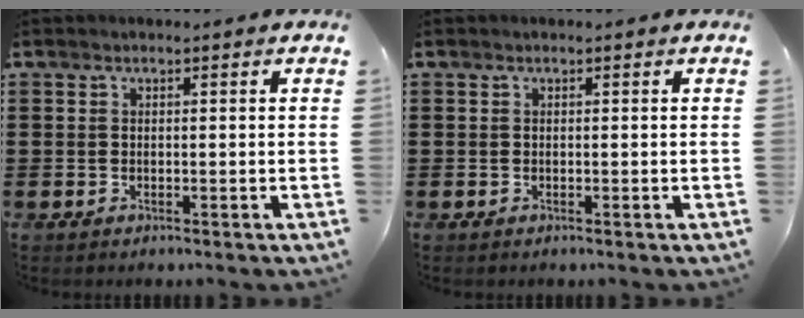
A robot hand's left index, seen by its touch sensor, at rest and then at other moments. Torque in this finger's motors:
{"motor_torque": [0.00, 0.00, -0.01, 0.01]}